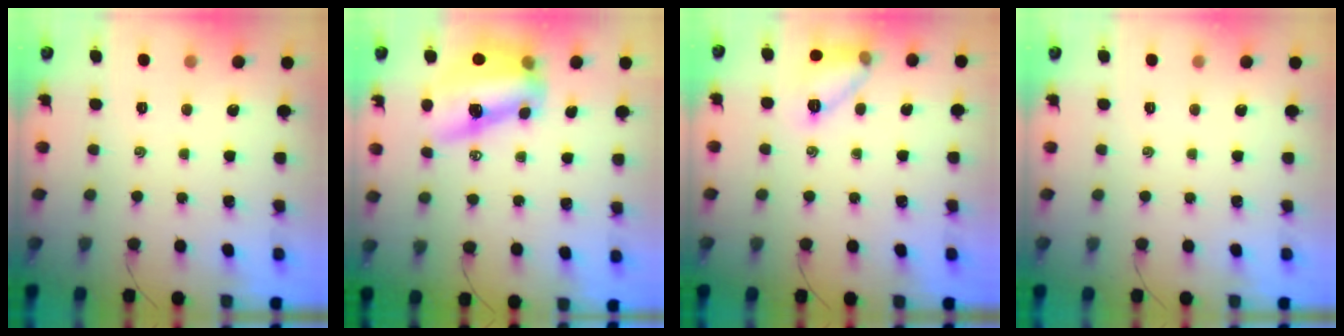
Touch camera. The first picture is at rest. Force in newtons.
{"total": 13.1, "press": 12.8, "slide": 2.7}
{"total": 10.9, "press": 10.9, "slide": 0.5}
{"total": 0.0}